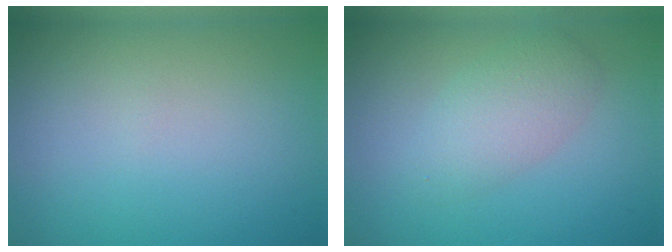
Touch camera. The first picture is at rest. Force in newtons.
{"total": 3.2, "press": 3.2, "slide": 0.1}